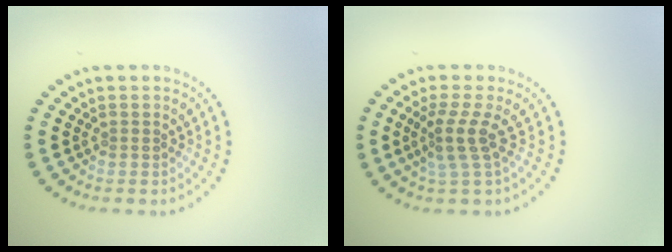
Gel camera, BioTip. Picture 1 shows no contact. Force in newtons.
{"total": 2.8, "press": 1.9, "slide": 2.0}